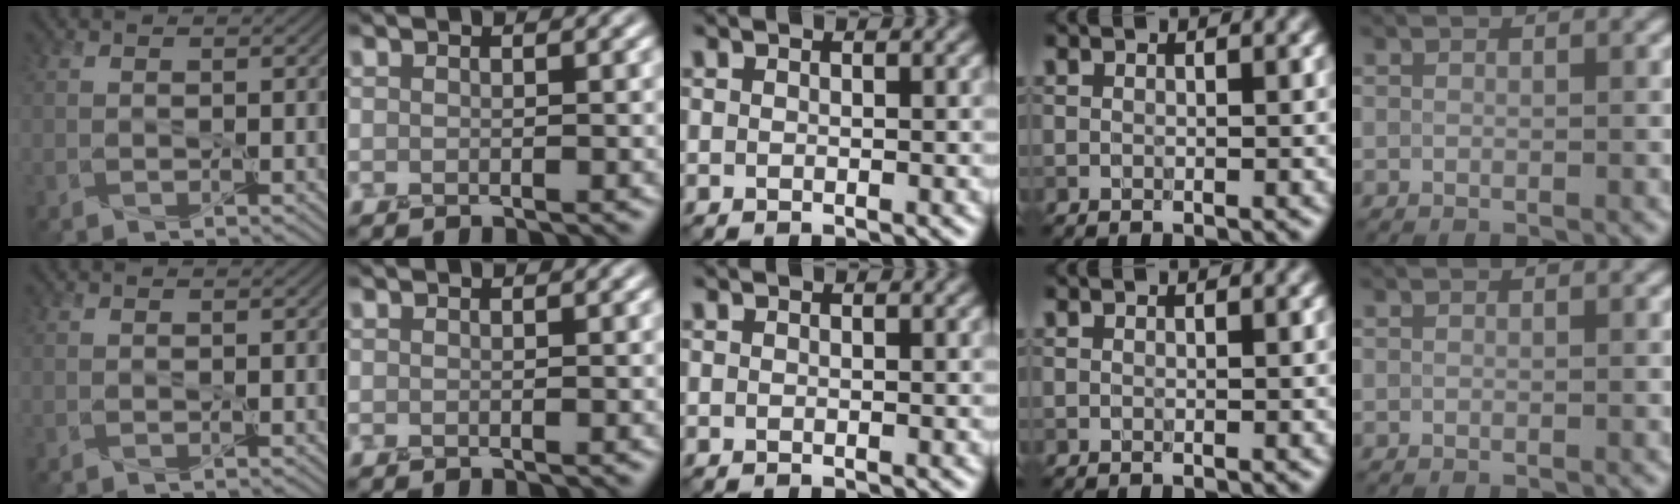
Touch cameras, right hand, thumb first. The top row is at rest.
{}